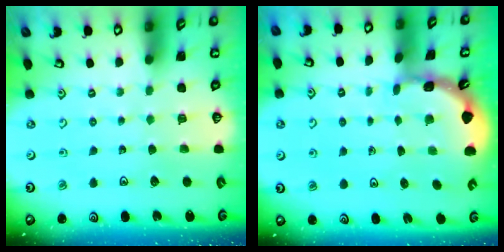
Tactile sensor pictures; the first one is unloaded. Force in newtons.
{"total": 1.7, "press": 1.6, "slide": 0.1}